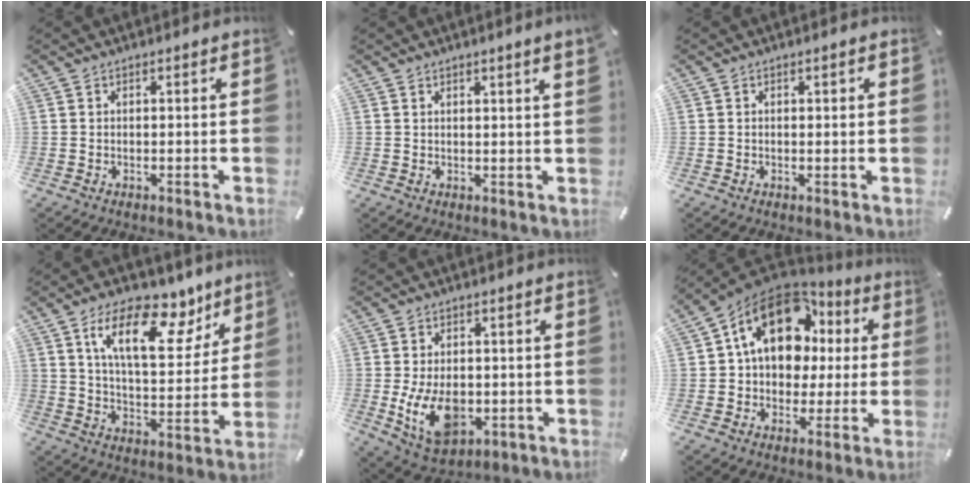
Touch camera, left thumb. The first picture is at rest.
{"total": 1.7, "force": [1.4, -0.1, 1.1], "torque": [-0.022, 0.000, 0.024]}
{"total": 0.7, "force": [0.1, 0.2, 0.7], "torque": [-0.013, 0.001, 0.001]}
{"total": 18.4, "force": [10.7, 8.5, 12.3], "torque": [-0.195, -0.044, 0.177]}
{"total": 11.4, "force": [-1.6, 7.7, 8.3], "torque": [-0.164, -0.002, -0.023]}
{"total": 17.6, "force": [5.9, 13.0, 10.2], "torque": [-0.176, -0.024, 0.106]}